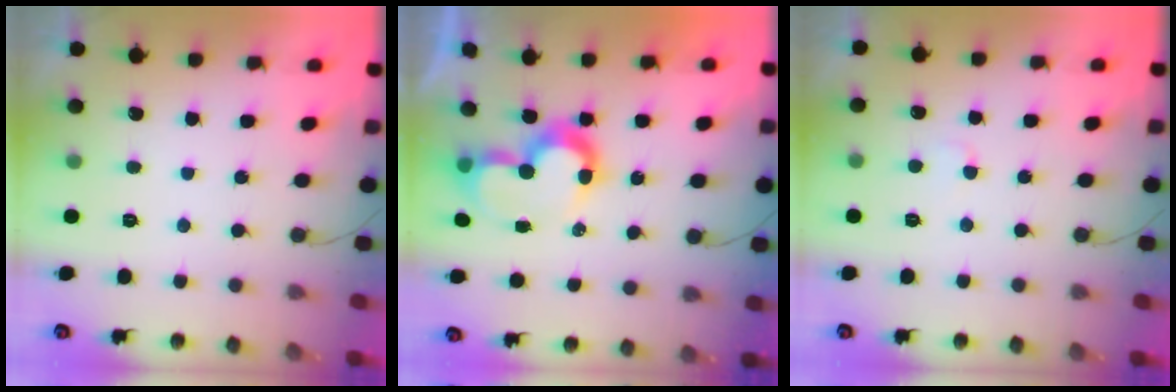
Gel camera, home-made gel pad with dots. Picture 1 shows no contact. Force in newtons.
{"total": 9.5, "press": 9.0, "slide": 2.9}
{"total": 2.9, "press": 2.9, "slide": 0.2}